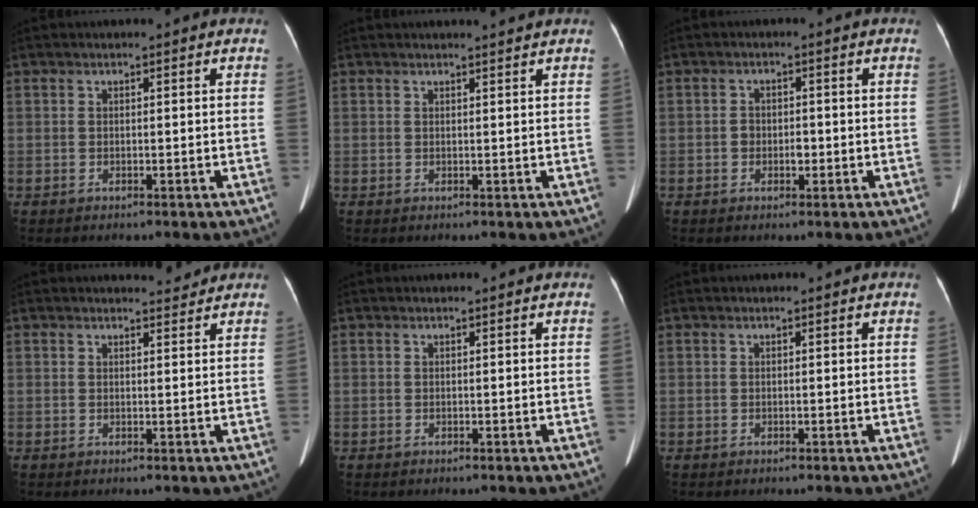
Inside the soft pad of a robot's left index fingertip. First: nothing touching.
{"total": 1.6, "force": [1.5, -0.5, 0.3], "torque": [-0.011, -0.003, 0.023]}
{"total": 2.1, "force": [-0.6, 1.5, 1.4], "torque": [-0.019, 0.006, -0.008]}
{"total": 1.6, "force": [1.6, 0.1, -0.3], "torque": [-0.004, -0.010, 0.022]}
{"total": 0.0}
{"total": 0.0}